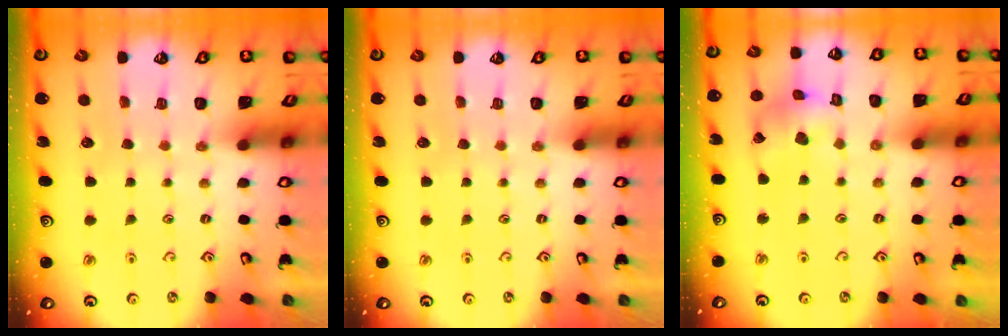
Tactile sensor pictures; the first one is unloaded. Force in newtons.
{"total": 0.0}
{"total": 7.9, "press": 7.8, "slide": 0.9}